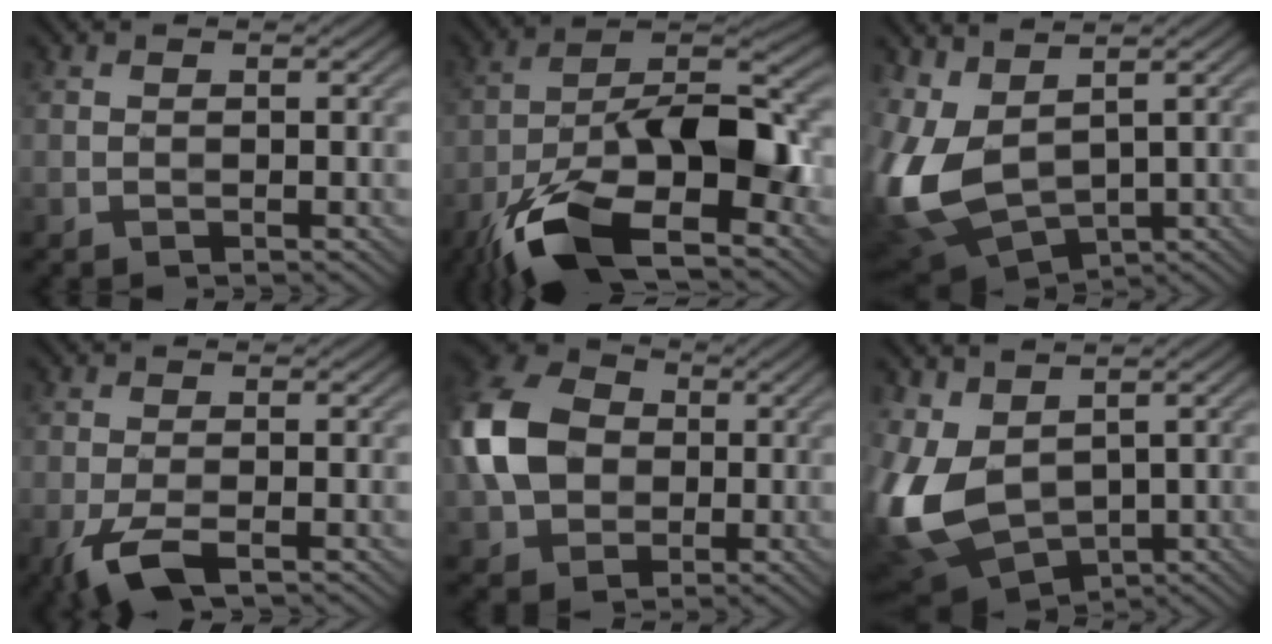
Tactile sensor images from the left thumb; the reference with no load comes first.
{"total": 17.2, "force": [-8.7, 7.0, 13.1], "torque": [-0.233, -0.018, -0.165]}
{"total": 10.7, "force": [1.9, 6.1, 8.6], "torque": [-0.248, -0.010, 0.047]}
{"total": 3.9, "force": [-2.2, 1.1, 3.0], "torque": [-0.068, -0.003, -0.049]}
{"total": 11.5, "force": [0.2, 9.0, 7.2], "torque": [-0.192, 0.018, -0.007]}
{"total": 11.0, "force": [1.0, 7.1, 8.4], "torque": [-0.240, -0.010, 0.024]}